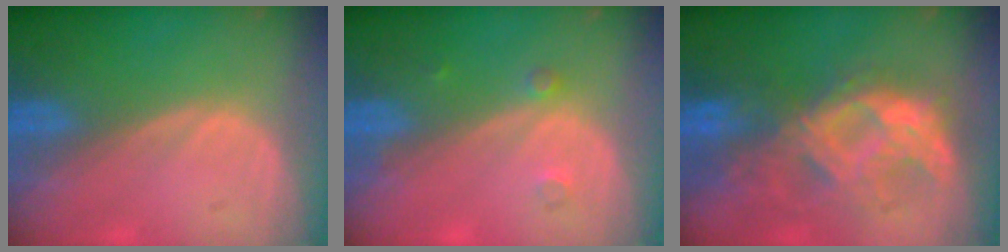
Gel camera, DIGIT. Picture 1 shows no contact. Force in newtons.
{"total": 1.5, "press": 1.5, "slide": 0.1}
{"total": 9.0, "press": 8.7, "slide": 2.5}